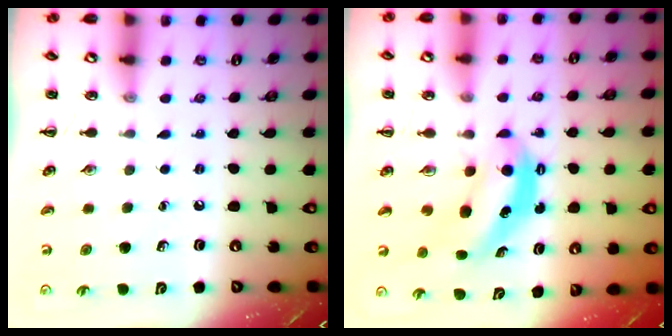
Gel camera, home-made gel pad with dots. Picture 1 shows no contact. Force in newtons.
{"total": 6.1, "press": 6.1, "slide": 0.5}